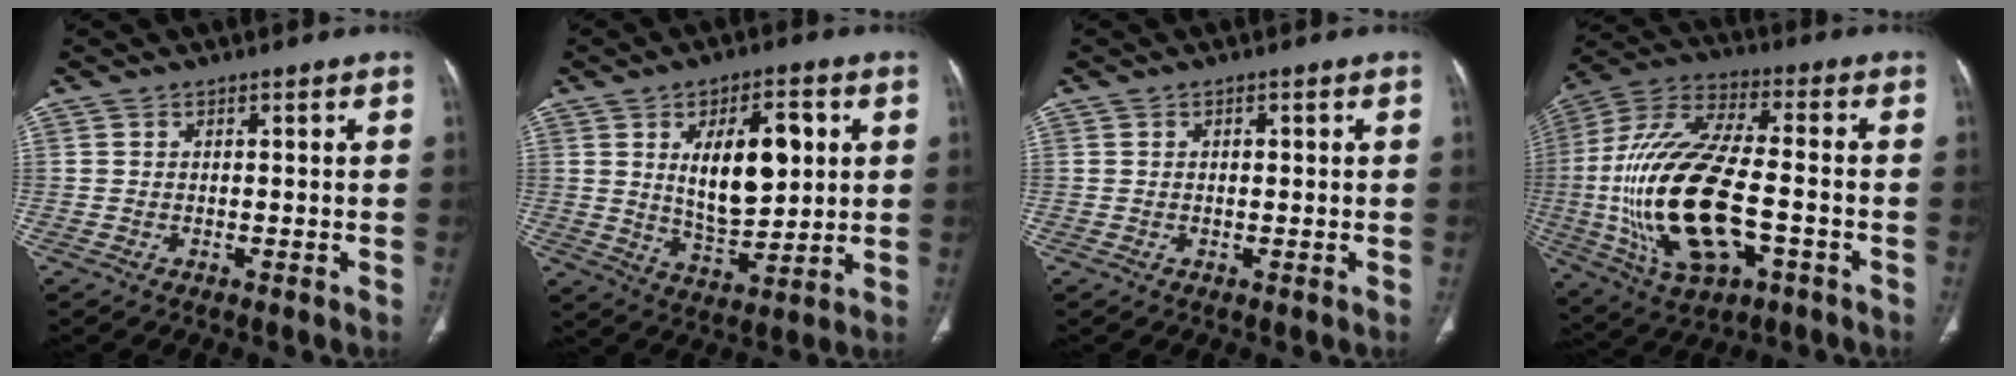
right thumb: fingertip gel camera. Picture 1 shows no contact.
{"total": 14.4, "force": [3.4, 7.0, 12.2], "torque": [-0.171, -0.015, 0.067]}
{"total": 0.9, "force": [0.2, 0.6, 0.7], "torque": [-0.011, 0.001, 0.003]}
{"total": 23.1, "force": [-4.3, 9.9, 20.4], "torque": [-0.427, 0.017, -0.063]}